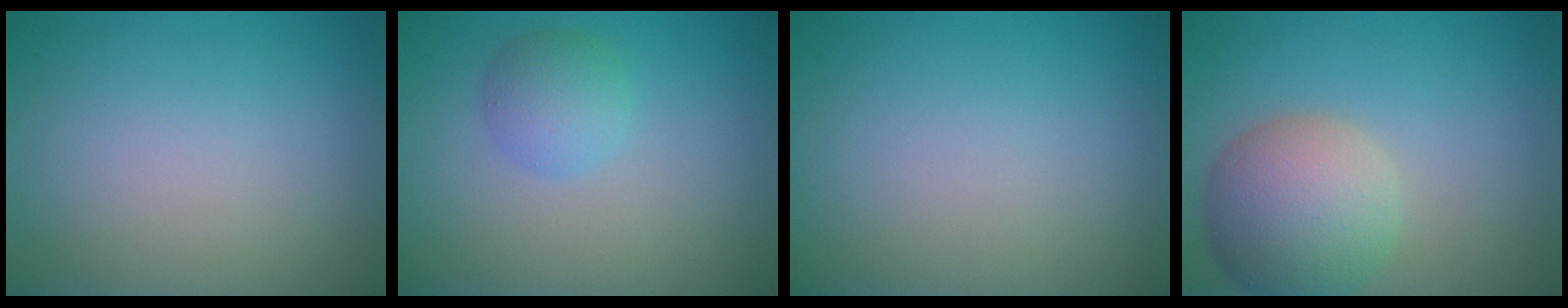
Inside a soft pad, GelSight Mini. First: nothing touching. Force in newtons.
{"total": 2.4, "press": 2.4, "slide": 0.0}
{"total": 0.0}
{"total": 6.9, "press": 6.9, "slide": 0.5}